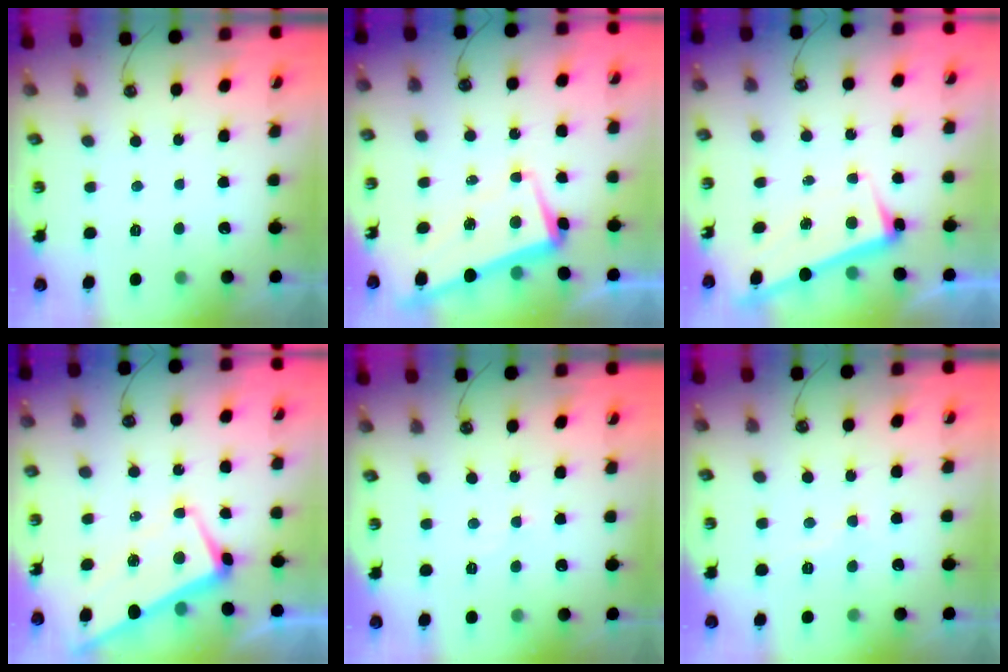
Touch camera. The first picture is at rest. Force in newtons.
{"total": 1.6, "press": 0.1, "slide": 1.5}
{"total": 2.7, "press": 2.7, "slide": 0.6}
{"total": 0.9, "press": 0.1, "slide": 0.8}
{"total": 1.5, "press": 1.4, "slide": 0.5}
{"total": 2.2, "press": 2.2, "slide": 0.6}